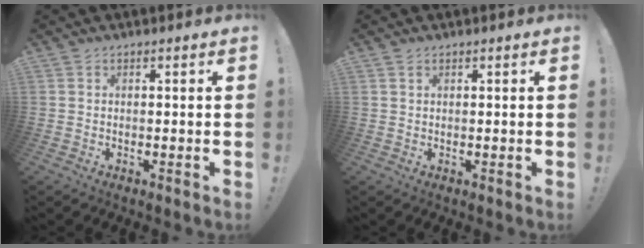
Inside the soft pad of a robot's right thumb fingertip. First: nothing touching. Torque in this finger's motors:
{"motor_torque": [-0.01, -0.14, -0.08, 0.19, 0.07]}